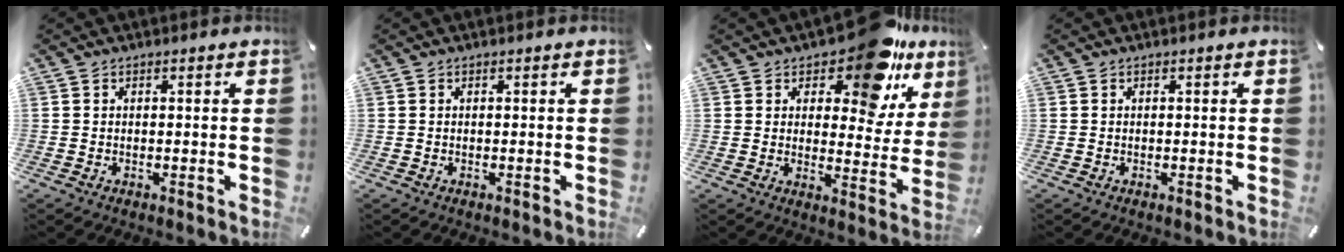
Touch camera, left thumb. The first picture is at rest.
{"total": 0.0}
{"total": 15.0, "force": [10.5, 6.0, 8.8], "torque": [-0.116, -0.074, 0.174]}
{"total": 0.0}